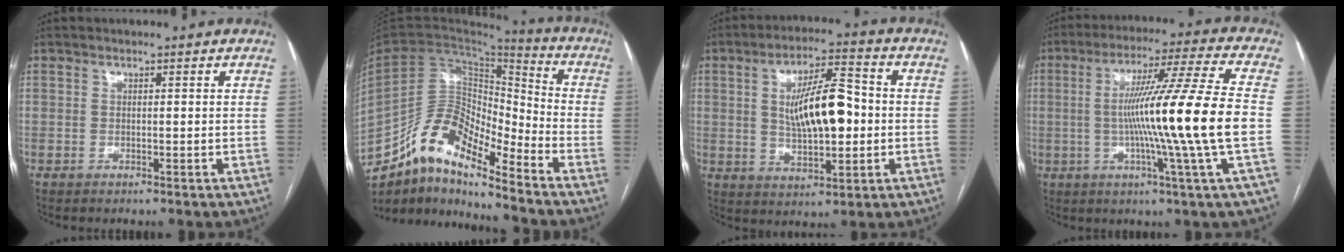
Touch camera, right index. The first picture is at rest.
{"total": 13.4, "force": [-11.0, 3.6, 6.8], "torque": [-0.118, 0.048, -0.200]}
{"total": 11.7, "force": [0.5, 3.6, 11.2], "torque": [-0.197, 0.014, 0.011]}
{"total": 17.4, "force": [-1.8, -2.9, 17.1], "torque": [-0.283, -0.009, -0.039]}